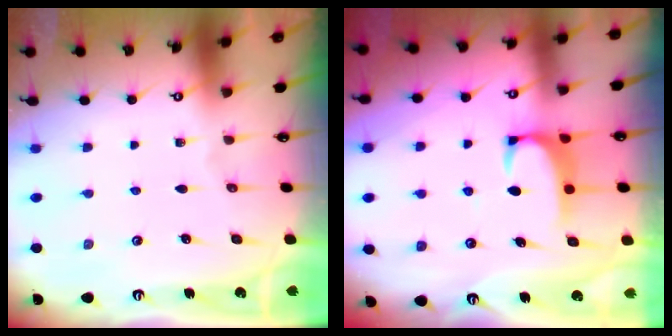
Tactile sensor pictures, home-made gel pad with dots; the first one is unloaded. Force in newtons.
{"total": 1.6, "press": 1.6, "slide": 0.4}